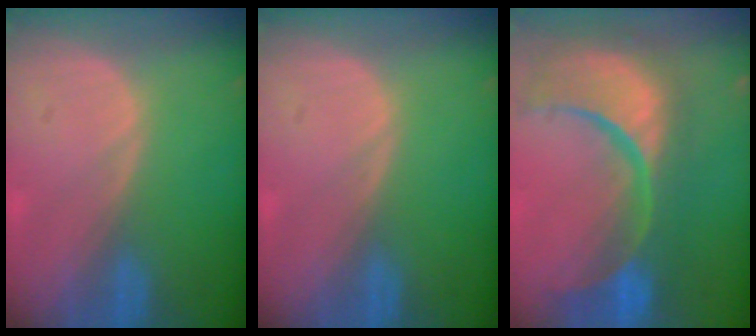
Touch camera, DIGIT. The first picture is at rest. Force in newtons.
{"total": 0.0}
{"total": 15.2, "press": 12.1, "slide": 9.2}